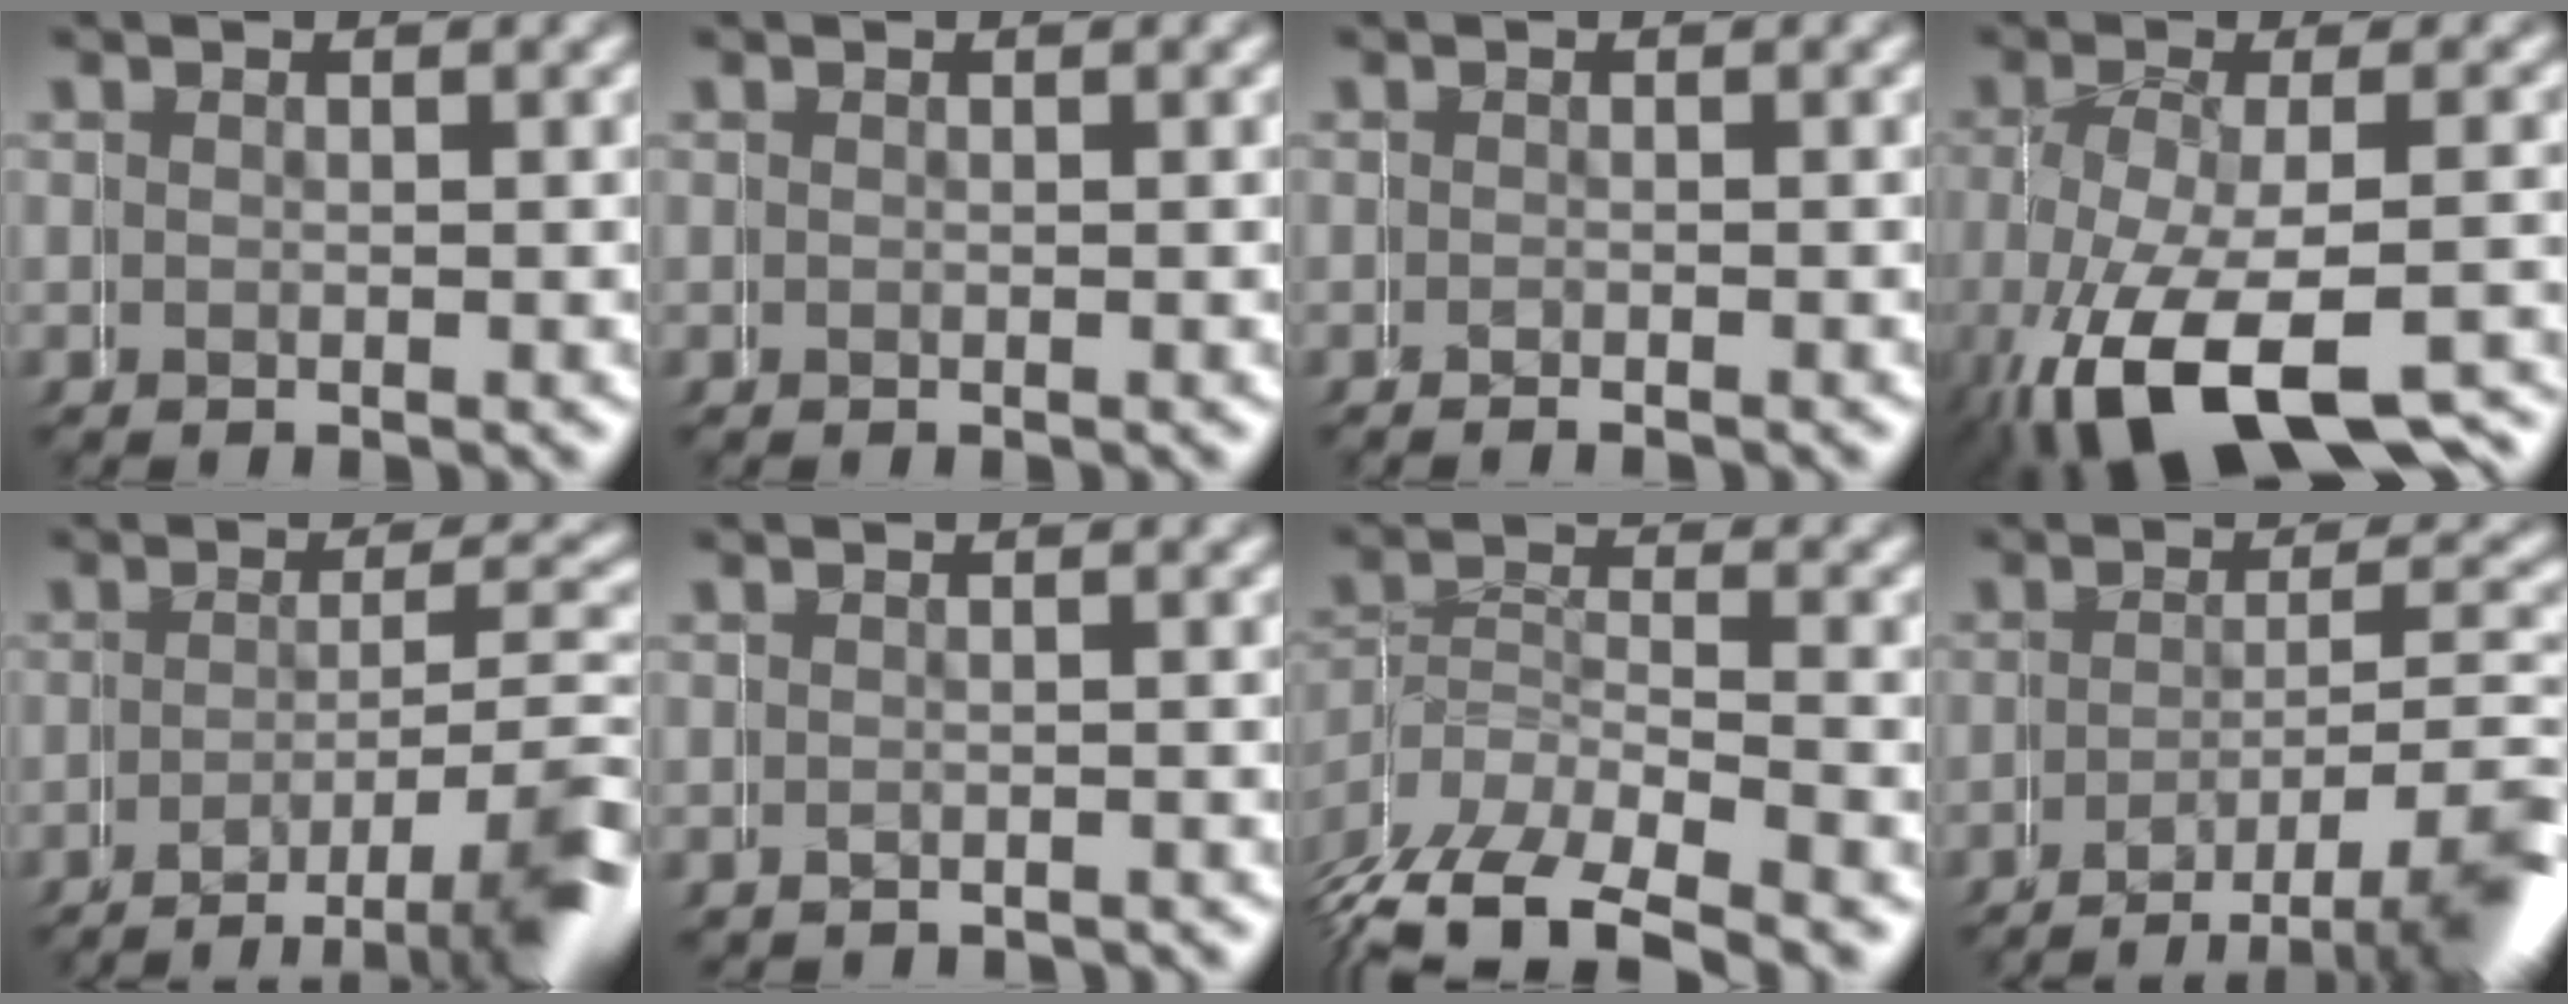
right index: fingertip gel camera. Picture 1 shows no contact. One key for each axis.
{"total": 0.0}
{"total": 0.8, "fx": -0.8, "fy": -0.1, "fz": -0.1, "tx": 0.006, "ty": 0.001, "tz": -0.012}
{"total": 8.1, "fx": -6.0, "fy": 3.0, "fz": 4.5, "tx": -0.105, "ty": -0.046, "tz": -0.058}
{"total": 8.0, "fx": -4.7, "fy": 2.2, "fz": 6.1, "tx": -0.079, "ty": -0.022, "tz": -0.058}
{"total": 1.3, "fx": -0.4, "fy": -0.2, "fz": -1.2, "tx": 0.019, "ty": 0.003, "tz": -0.006}
{"total": 7.2, "fx": -4.1, "fy": 4.9, "fz": 3.4, "tx": -0.077, "ty": -0.018, "tz": -0.057}
{"total": 6.8, "fx": -4.3, "fy": 2.1, "fz": 4.9, "tx": -0.067, "ty": -0.018, "tz": -0.057}